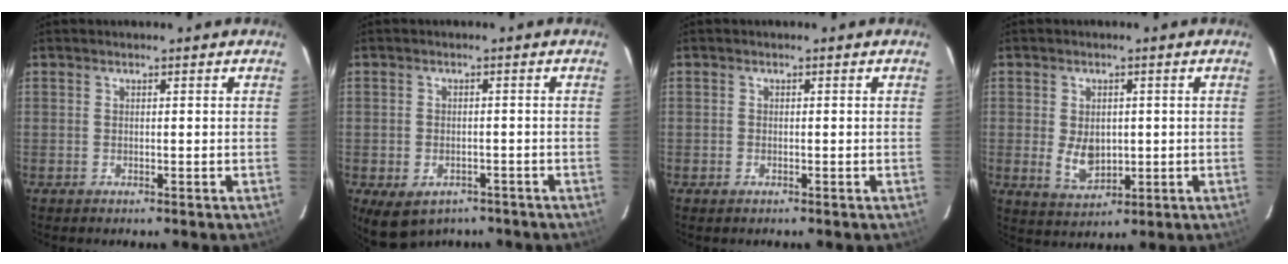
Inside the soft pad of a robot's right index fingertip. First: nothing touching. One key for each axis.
{"total": 8.3, "fx": -5.0, "fy": 5.4, "fz": 3.7, "tx": -0.076, "ty": -0.008, "tz": -0.060}
{"total": 0.8, "fx": -0.5, "fy": 0.6, "fz": 0.3, "tx": -0.006, "ty": -0.002, "tz": -0.011}
{"total": 2.5, "fx": 2.5, "fy": -0.3, "fz": 0.0, "tx": 0.001, "ty": -0.001, "tz": 0.057}